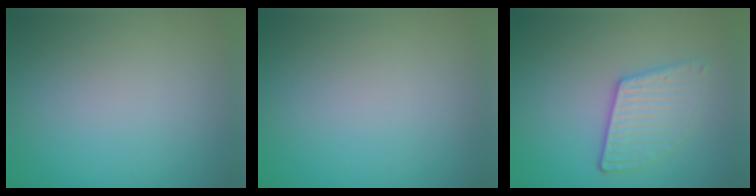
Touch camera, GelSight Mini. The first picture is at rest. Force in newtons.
{"total": 0.0}
{"total": 3.3, "press": 2.8, "slide": 1.9}